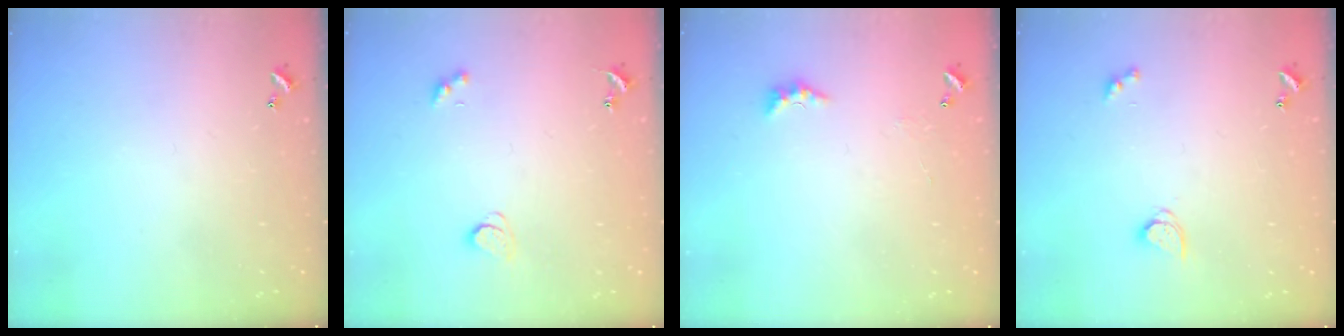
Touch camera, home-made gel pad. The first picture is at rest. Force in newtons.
{"total": 2.2, "press": 2.2, "slide": 0.5}
{"total": 2.4, "press": 2.3, "slide": 0.6}
{"total": 2.9, "press": 2.9, "slide": 0.3}